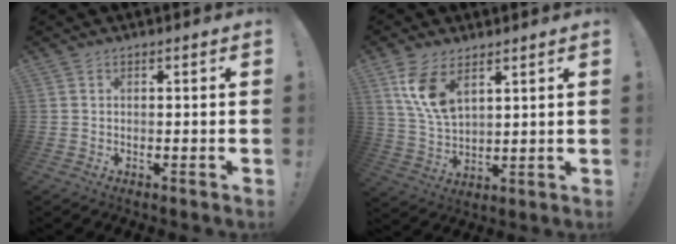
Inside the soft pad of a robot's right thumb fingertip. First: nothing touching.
{"total": 10.4, "force": [5.8, 5.2, 6.9], "torque": [-0.142, -0.016, 0.112]}